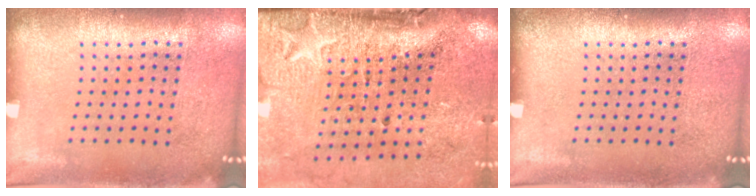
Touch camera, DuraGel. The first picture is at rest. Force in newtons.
{"total": 4.5, "press": 3.5, "slide": 2.8}
{"total": 0.0}